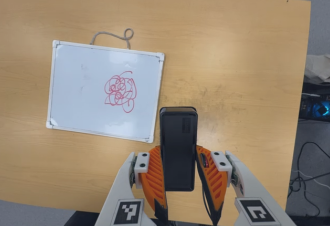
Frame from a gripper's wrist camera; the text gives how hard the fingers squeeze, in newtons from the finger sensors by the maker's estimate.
{"total": 3.8, "left": 2.5, "right": 5.2}